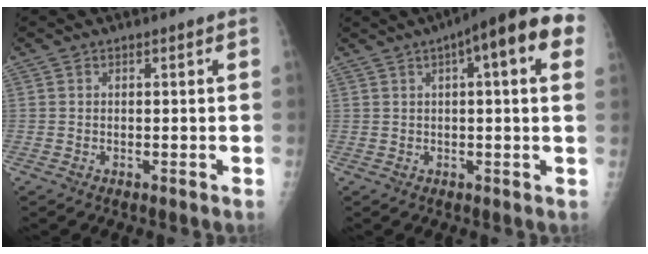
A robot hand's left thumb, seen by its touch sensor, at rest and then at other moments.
{"total": 15.7, "force": [5.7, 4.2, 14.0], "torque": [-0.183, 0.024, 0.068]}